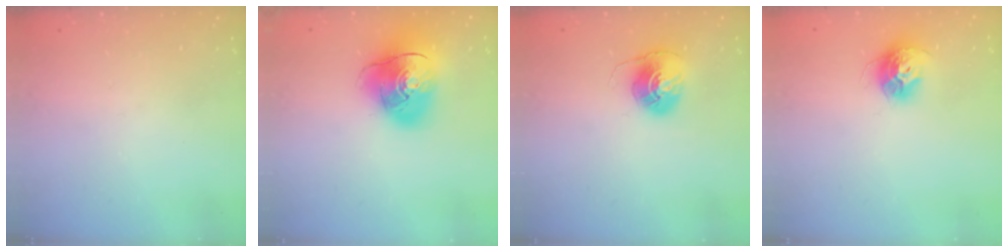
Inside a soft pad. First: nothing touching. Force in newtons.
{"total": 14.8, "press": 14.7, "slide": 2.1}
{"total": 7.7, "press": 7.7, "slide": 0.2}
{"total": 11.2, "press": 11.2, "slide": 0.8}